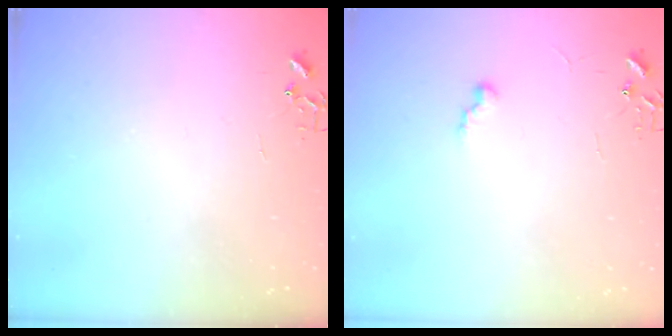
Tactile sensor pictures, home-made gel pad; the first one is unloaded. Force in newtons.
{"total": 5.3, "press": 5.3, "slide": 0.5}